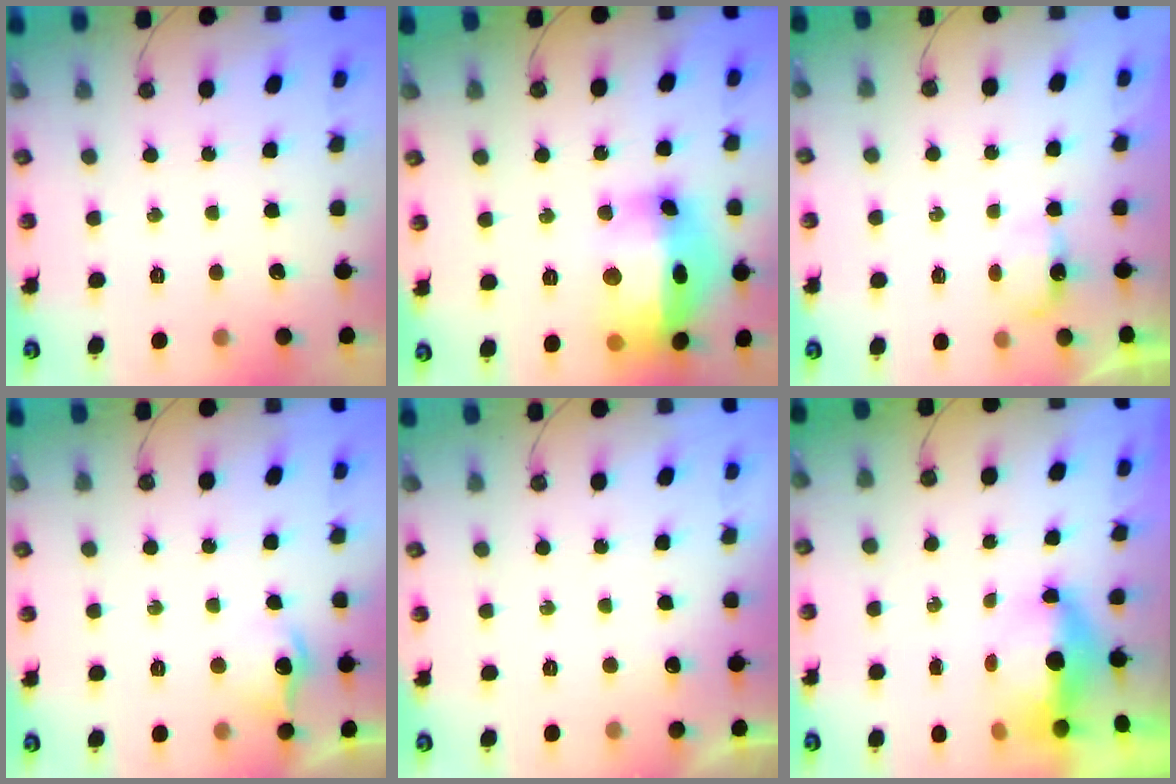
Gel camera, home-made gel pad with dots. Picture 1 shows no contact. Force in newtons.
{"total": 21.4, "press": 21.3, "slide": 2.4}
{"total": 3.6, "press": 3.6, "slide": 0.7}
{"total": 9.0, "press": 8.9, "slide": 0.8}
{"total": 2.9, "press": 2.8, "slide": 0.6}
{"total": 15.1, "press": 8.0, "slide": 12.8}